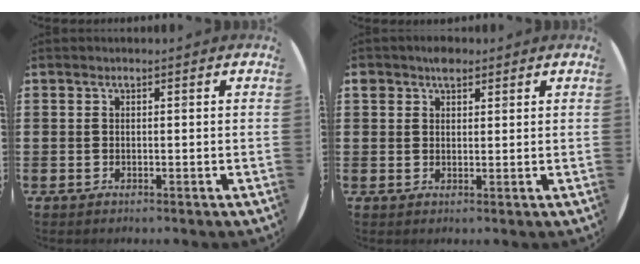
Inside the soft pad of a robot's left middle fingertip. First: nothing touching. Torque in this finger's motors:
{"motor_torque": [0.60, -0.54, 0.09, 0.07]}